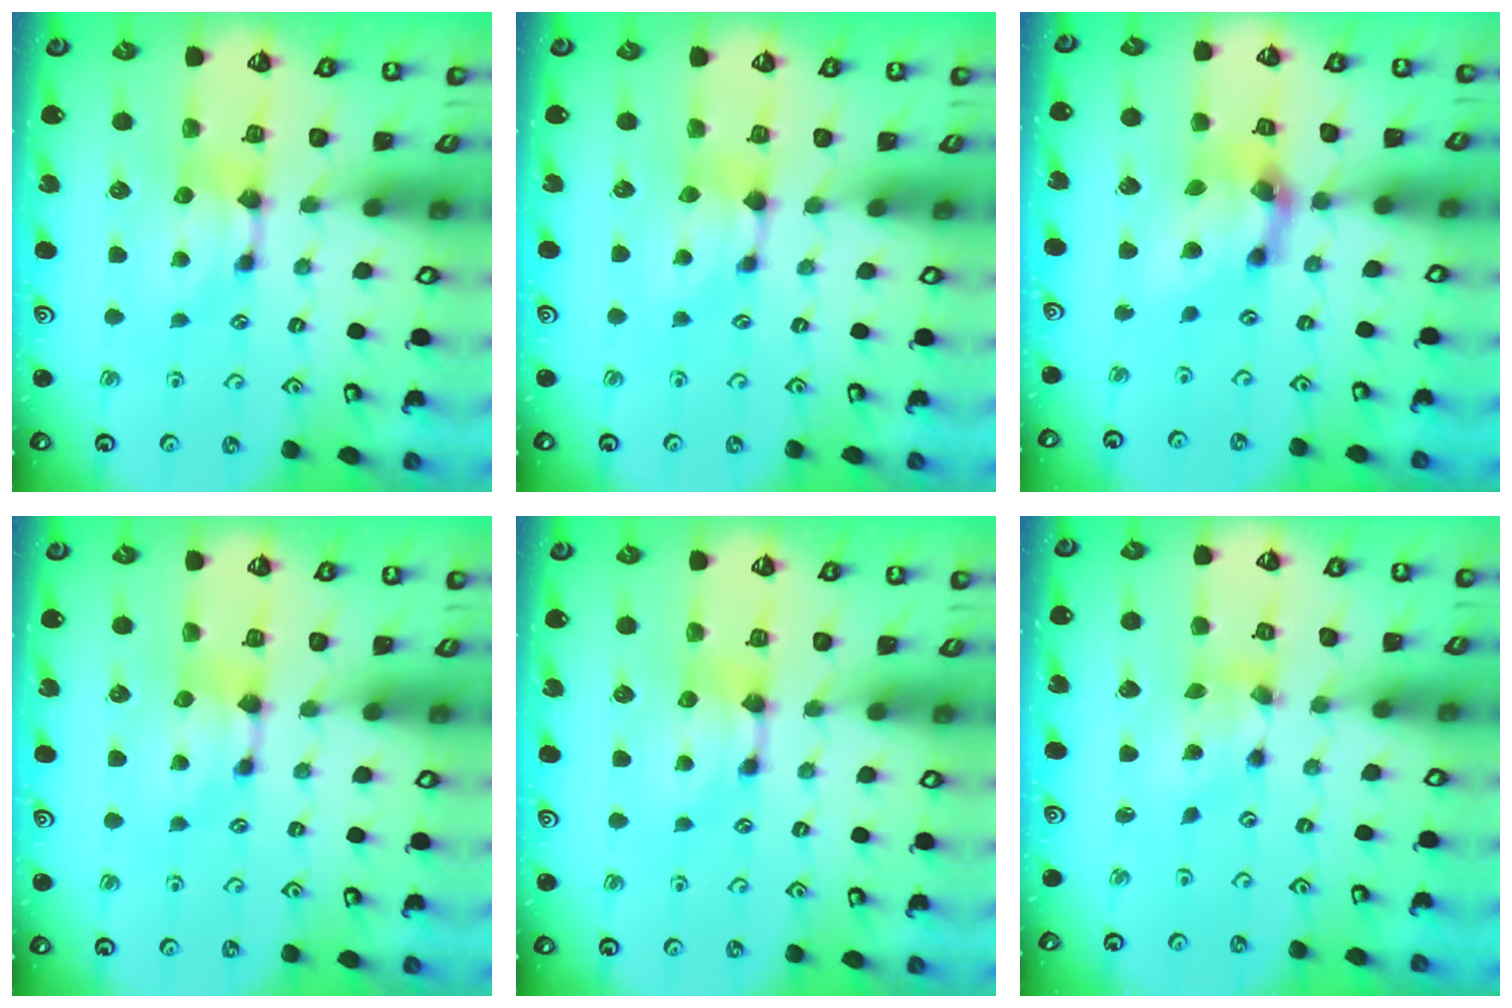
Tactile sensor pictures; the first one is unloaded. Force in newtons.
{"total": 0.7, "press": 0.4, "slide": 0.6}
{"total": 5.8, "press": 5.4, "slide": 2.2}
{"total": 0.6, "press": 0.2, "slide": 0.6}
{"total": 0.0}
{"total": 2.4, "press": 1.6, "slide": 1.7}